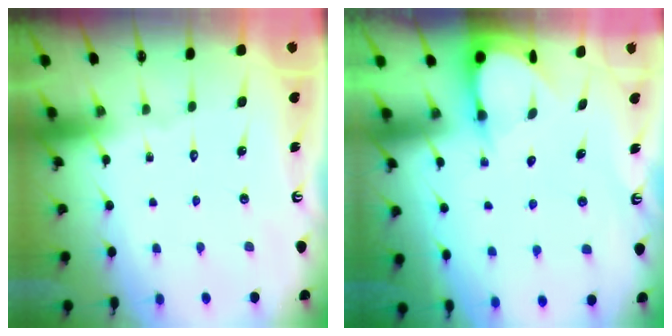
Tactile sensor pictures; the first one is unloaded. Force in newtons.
{"total": 3.4, "press": 3.4, "slide": 0.3}